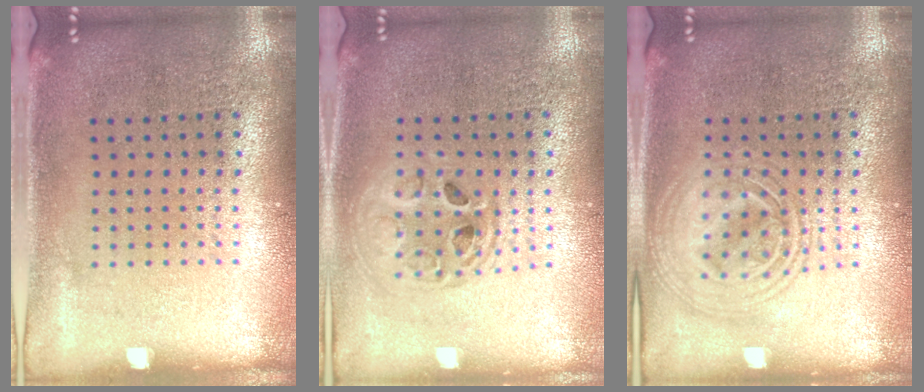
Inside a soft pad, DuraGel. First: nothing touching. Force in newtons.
{"total": 1.5, "press": 1.2, "slide": 0.8}
{"total": 2.6, "press": 2.6, "slide": 0.3}